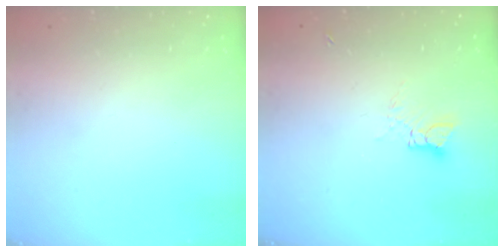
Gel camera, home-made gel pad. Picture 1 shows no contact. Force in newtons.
{"total": 4.4, "press": 4.4, "slide": 0.3}